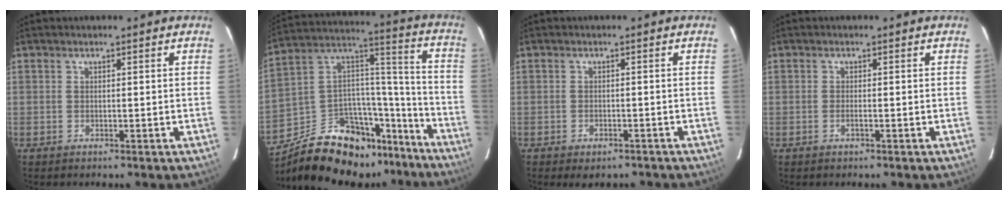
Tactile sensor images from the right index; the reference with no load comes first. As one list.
[{"total": 23.4, "force": [-19.0, 10.0, 9.5], "torque": [-0.156, 0.049, -0.297]}, {"total": 3.8, "force": [-3.1, 1.9, 1.4], "torque": [-0.012, 0.000, -0.038]}, {"total": 1.0, "force": [-0.4, 0.1, 0.9], "torque": [-0.020, 0.000, -0.007]}]